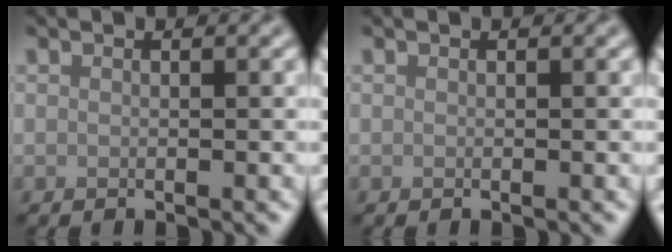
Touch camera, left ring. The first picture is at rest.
{"total": 0.0}